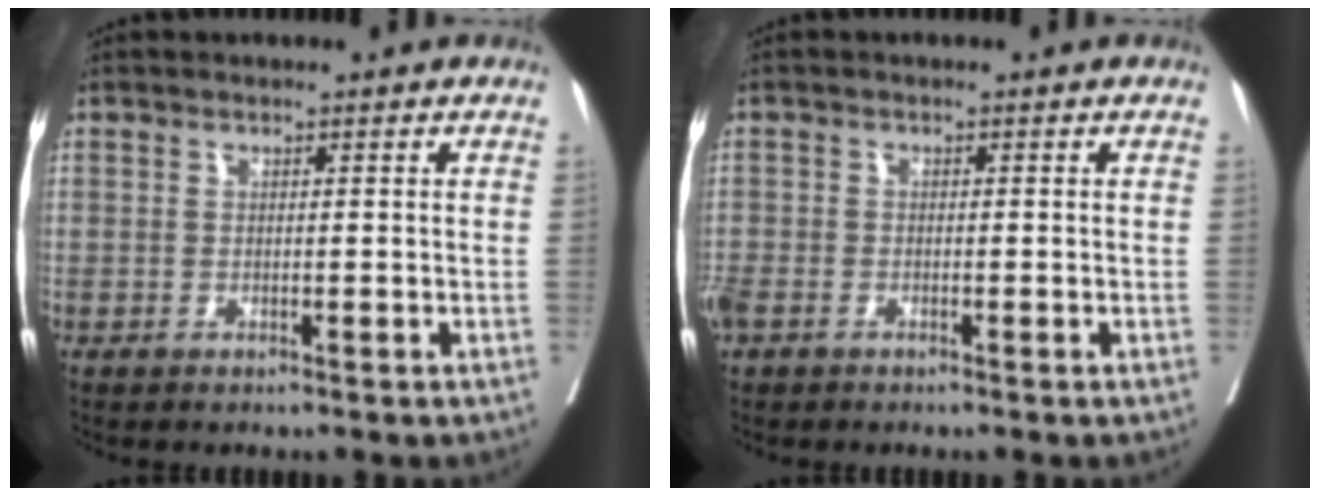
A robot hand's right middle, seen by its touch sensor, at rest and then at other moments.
{"total": 3.5, "force": [-2.1, 2.2, 1.7], "torque": [-0.045, -0.005, -0.041]}